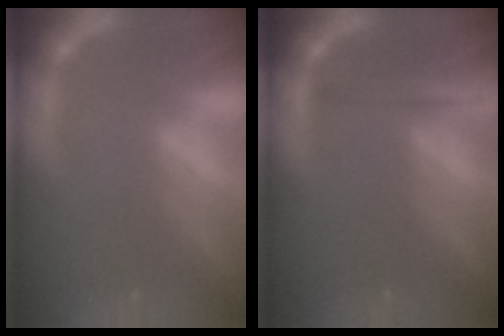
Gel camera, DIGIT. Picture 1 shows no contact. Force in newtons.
{"total": 2.0}